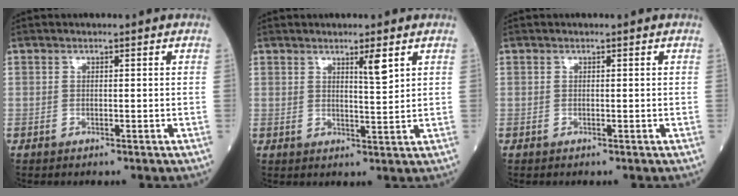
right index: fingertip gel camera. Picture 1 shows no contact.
{"total": 3.2, "force": [1.8, 0.1, 2.6], "torque": [-0.046, -0.003, 0.030]}
{"total": 0.0}